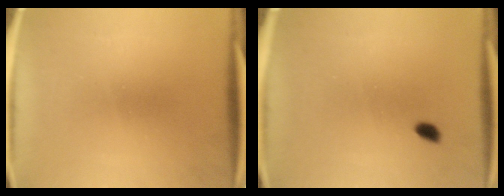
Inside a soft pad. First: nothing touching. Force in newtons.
{"total": 1.4}